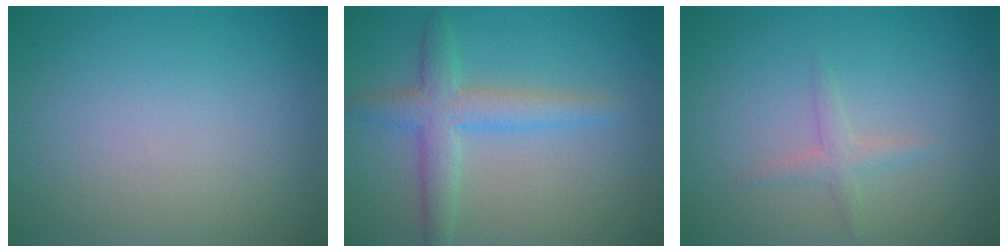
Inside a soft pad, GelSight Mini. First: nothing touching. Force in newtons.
{"total": 3.7, "press": 3.7, "slide": 0.2}
{"total": 1.3, "press": 1.3, "slide": 0.1}